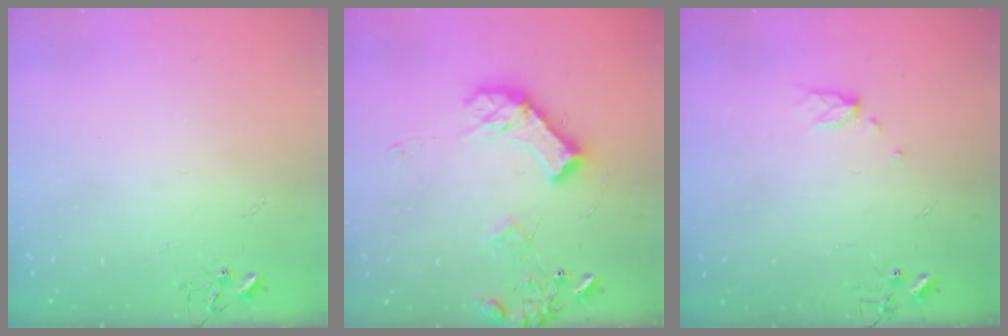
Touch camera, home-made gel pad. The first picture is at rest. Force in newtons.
{"total": 14.3, "press": 14.2, "slide": 2.0}
{"total": 5.9, "press": 5.9, "slide": 0.7}